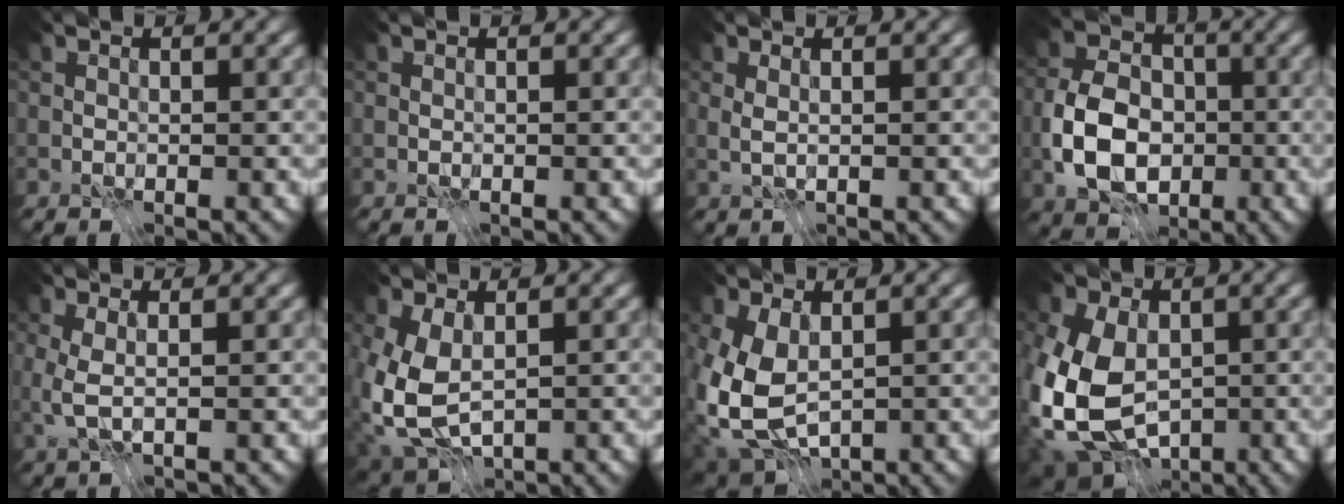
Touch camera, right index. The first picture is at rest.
{"total": 0.0}
{"total": 0.9, "force": [0.1, 0.1, 0.9], "torque": [-0.021, 0.000, 0.004]}
{"total": 8.0, "force": [-2.4, 5.6, 5.2], "torque": [-0.105, 0.000, -0.056]}
{"total": 2.4, "force": [-0.2, 0.8, 2.2], "torque": [-0.060, 0.001, -0.004]}
{"total": 6.9, "force": [-0.1, 4.3, 5.4], "torque": [-0.136, -0.015, -0.001]}
{"total": 8.4, "force": [-0.3, 5.5, 6.4], "torque": [-0.157, -0.020, -0.001]}
{"total": 14.8, "force": [-1.7, 11.1, 9.7], "torque": [-0.202, -0.017, -0.045]}